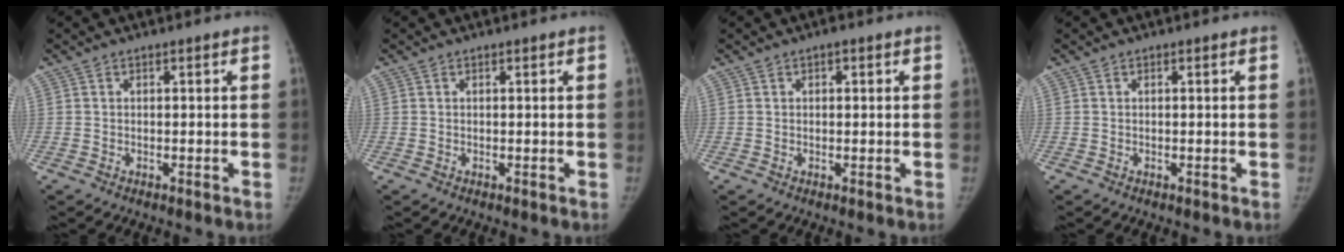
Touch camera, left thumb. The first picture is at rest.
{"total": 0.0}
{"total": 1.4, "force": [0.7, 0.8, 1.0], "torque": [-0.007, 0.000, 0.008]}
{"total": 0.0}